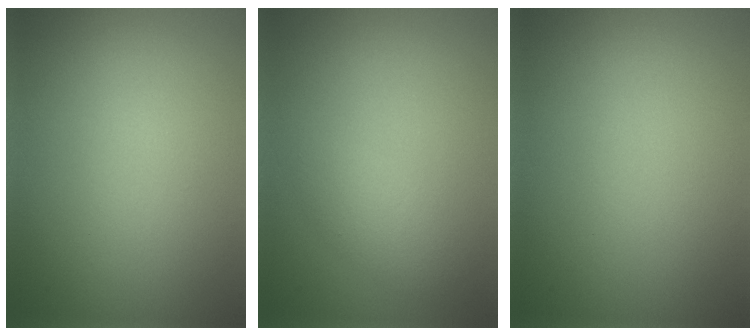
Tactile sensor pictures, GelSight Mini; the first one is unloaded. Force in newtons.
{"total": 2.0, "press": 2.0, "slide": 0.1}
{"total": 0.0}